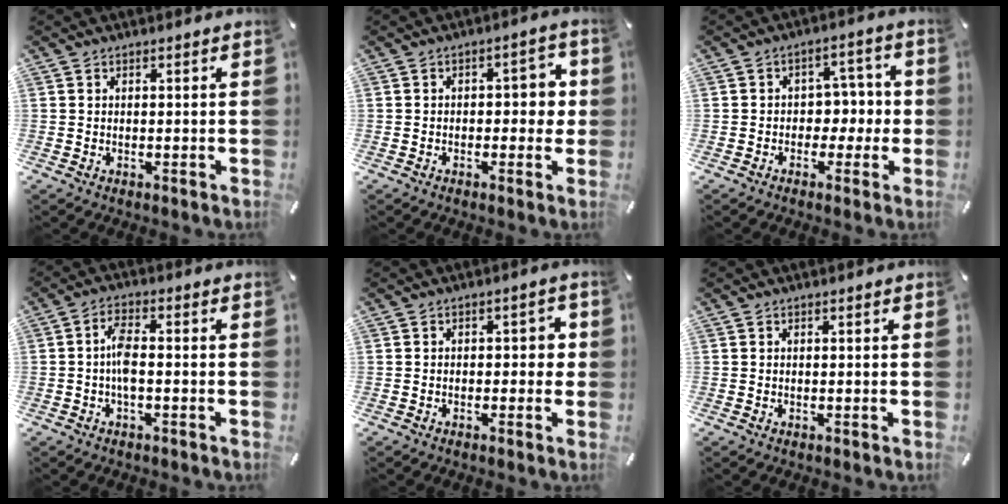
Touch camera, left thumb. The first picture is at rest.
{"total": 5.0, "force": [-0.3, 3.0, 4.0], "torque": [-0.045, 0.003, -0.016]}
{"total": 6.1, "force": [-1.1, 5.2, 3.0], "torque": [-0.037, 0.017, -0.025]}
{"total": 5.4, "force": [-0.9, 2.1, 4.9], "torque": [-0.102, 0.004, -0.019]}
{"total": 2.5, "force": [-0.6, 1.6, 1.9], "torque": [-0.029, 0.008, -0.017]}
{"total": 0.0}